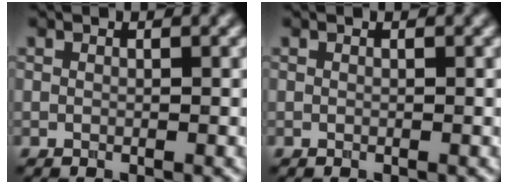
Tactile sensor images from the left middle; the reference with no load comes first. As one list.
[{"total": 0.0}]